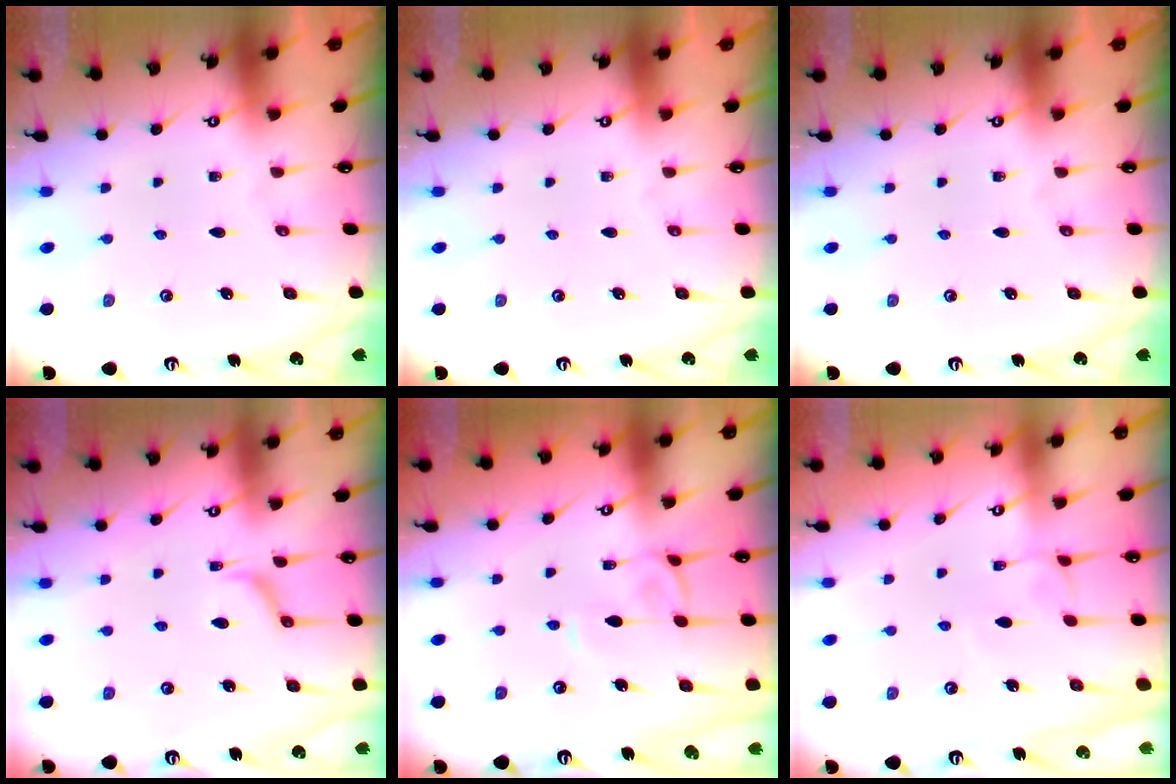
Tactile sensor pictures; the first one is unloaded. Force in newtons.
{"total": 0.0}
{"total": 0.0}
{"total": 1.3, "press": 1.2, "slide": 0.5}
{"total": 2.9, "press": 2.9, "slide": 0.1}
{"total": 2.8, "press": 2.8, "slide": 0.2}